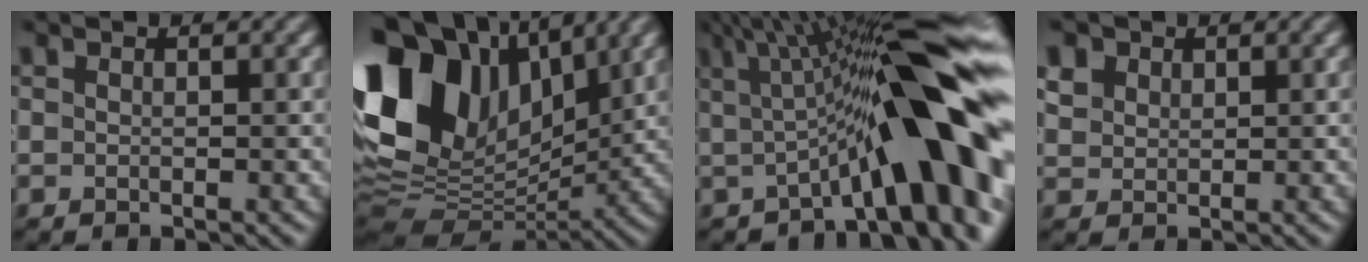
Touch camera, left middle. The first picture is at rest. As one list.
[{"total": 14.8, "force": [4.4, 10.1, 9.9], "torque": [-0.211, 0.033, 0.077]}, {"total": 13.5, "force": [-0.3, 3.1, 13.2], "torque": [-0.148, 0.034, -0.010]}, {"total": 2.1, "force": [1.2, 1.7, 0.4], "torque": [-0.012, 0.015, 0.029]}]